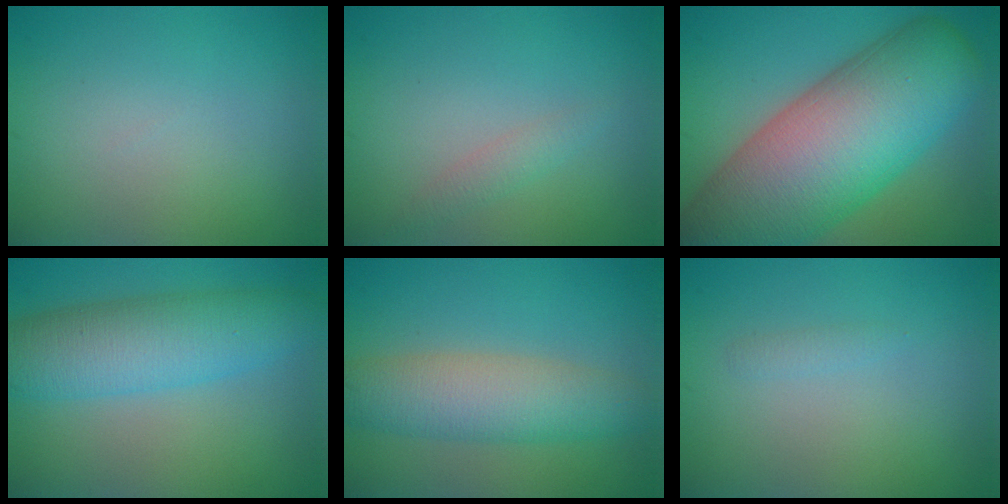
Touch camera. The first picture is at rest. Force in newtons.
{"total": 1.2, "press": 1.2, "slide": 0.0}
{"total": 16.8, "press": 16.8, "slide": 0.8}
{"total": 7.2, "press": 7.2, "slide": 0.1}
{"total": 5.1, "press": 5.1, "slide": 0.3}
{"total": 0.7, "press": 0.7, "slide": 0.1}